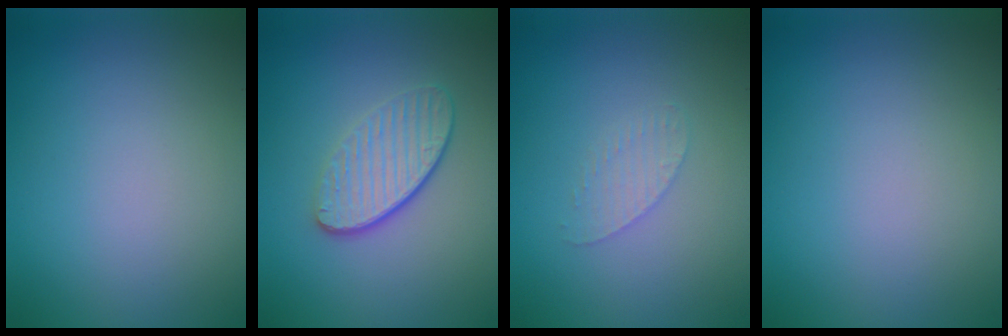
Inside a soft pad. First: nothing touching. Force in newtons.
{"total": 3.7, "press": 2.9, "slide": 2.3}
{"total": 1.4, "press": 1.4, "slide": 0.1}
{"total": 0.0}